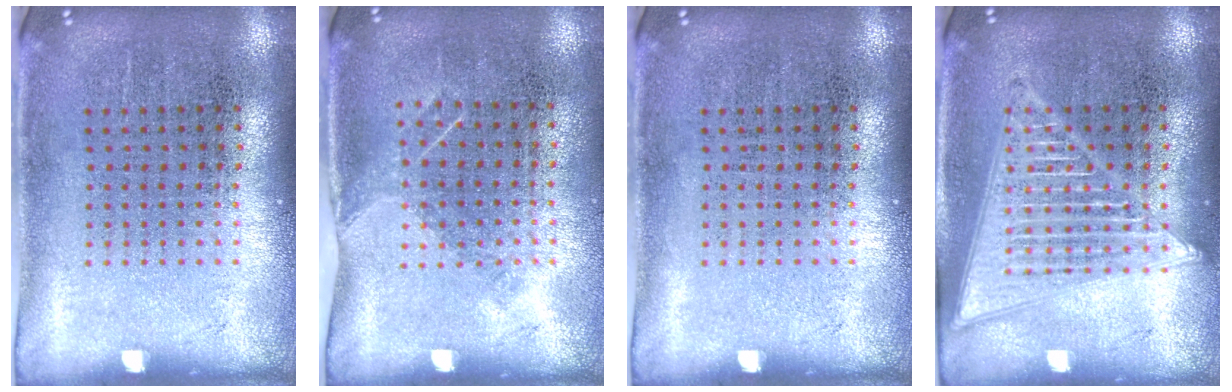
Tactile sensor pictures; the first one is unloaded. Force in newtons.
{"total": 1.1, "press": 0.8, "slide": 0.6}
{"total": 0.0}
{"total": 3.2, "press": 3.2, "slide": 0.3}